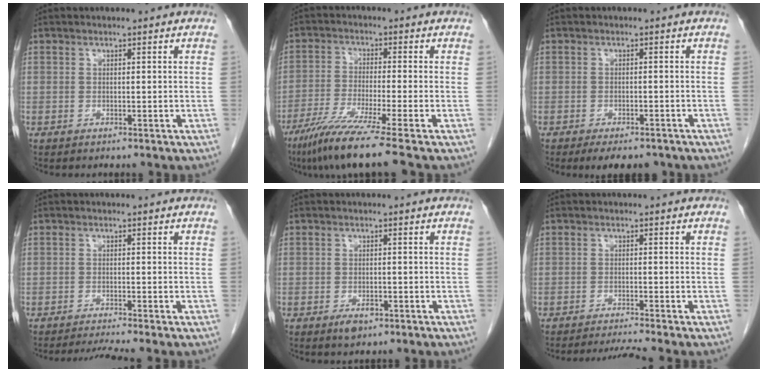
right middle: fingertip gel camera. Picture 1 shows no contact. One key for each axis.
{"total": 10.2, "fx": -7.4, "fy": -1.7, "fz": 6.8, "tx": -0.118, "ty": -0.038, "tz": -0.128}
{"total": 6.2, "fx": -4.8, "fy": 2.5, "fz": 3.0, "tx": -0.034, "ty": -0.004, "tz": -0.064}
{"total": 3.1, "fx": -2.6, "fy": -1.3, "fz": 1.0, "tx": -0.024, "ty": -0.016, "tz": -0.048}
{"total": 2.4, "fx": -1.3, "fy": 1.1, "fz": 1.6, "tx": -0.028, "ty": 0.000, "tz": -0.015}
{"total": 3.2, "fx": -2.7, "fy": -1.7, "fz": 0.4, "tx": -0.017, "ty": -0.016, "tz": -0.048}